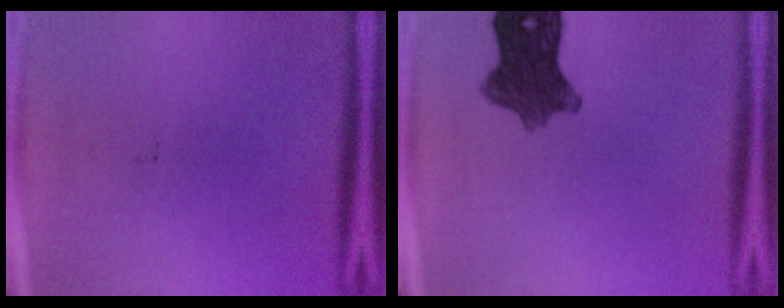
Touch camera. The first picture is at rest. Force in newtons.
{"total": 9.0}